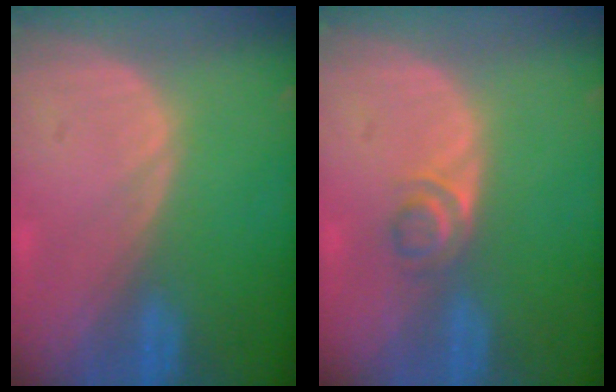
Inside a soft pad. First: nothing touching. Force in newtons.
{"total": 2.5, "press": 2.4, "slide": 0.8}